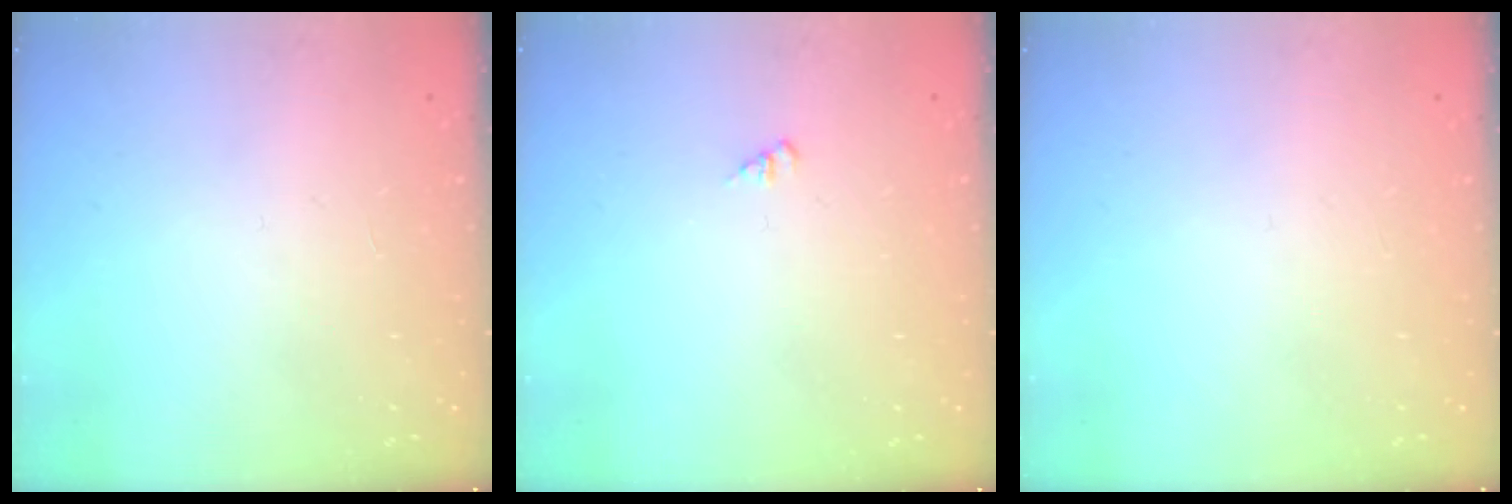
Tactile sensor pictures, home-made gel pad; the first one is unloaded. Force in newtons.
{"total": 1.3, "press": 1.3, "slide": 0.3}
{"total": 0.0}